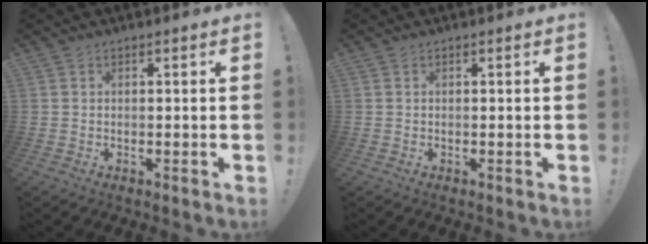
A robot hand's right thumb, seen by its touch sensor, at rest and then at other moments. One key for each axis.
{"total": 0.0}